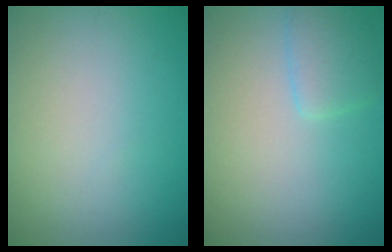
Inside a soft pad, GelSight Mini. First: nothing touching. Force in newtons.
{"total": 2.1, "press": 2.1, "slide": 0.2}